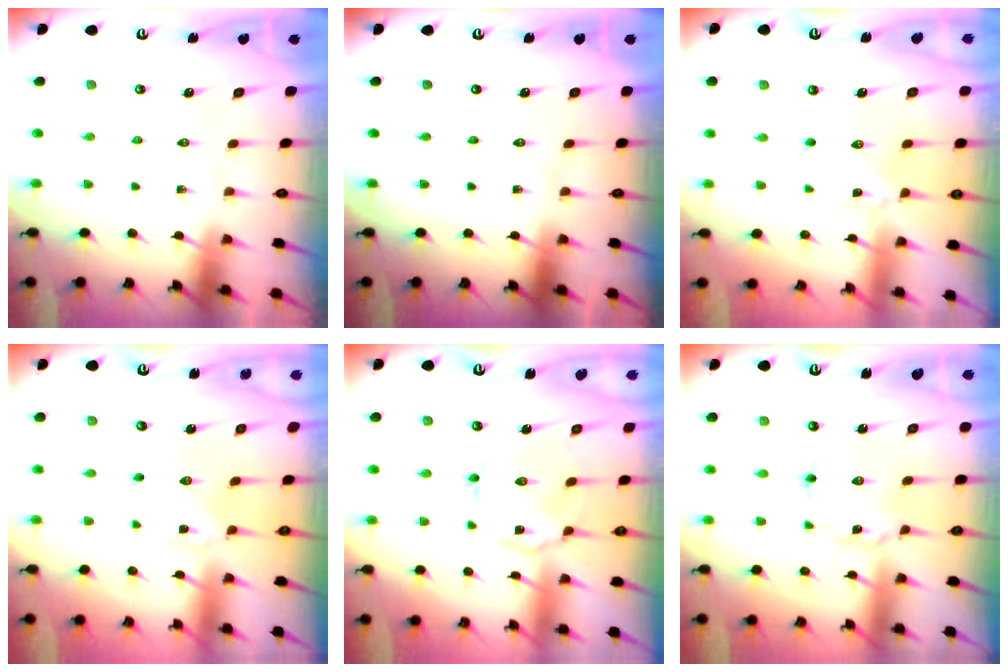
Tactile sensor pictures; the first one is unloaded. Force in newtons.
{"total": 0.0}
{"total": 1.1, "press": 1.1, "slide": 0.1}
{"total": 0.0}
{"total": 2.2, "press": 2.2, "slide": 0.6}
{"total": 2.0, "press": 2.0, "slide": 0.2}